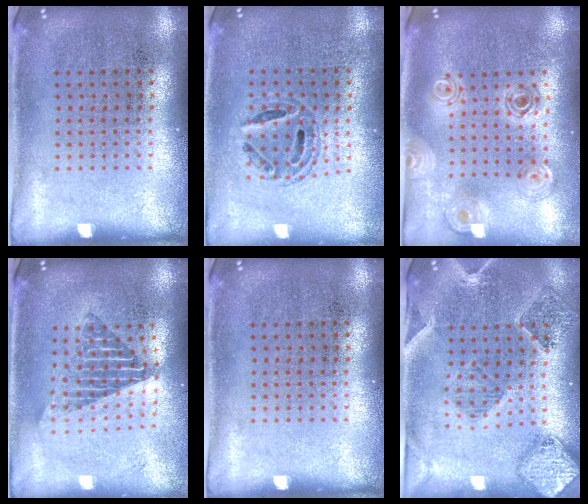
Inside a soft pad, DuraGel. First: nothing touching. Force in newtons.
{"total": 0.6, "press": 0.6, "slide": 0.2}
{"total": 1.1, "press": 1.1, "slide": 0.3}
{"total": 1.7, "press": 1.4, "slide": 1.0}
{"total": 0.0}
{"total": 1.6, "press": 1.6, "slide": 0.3}